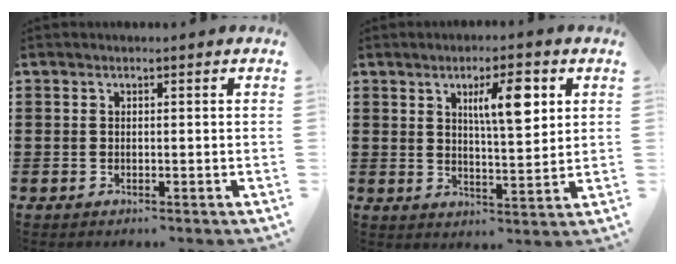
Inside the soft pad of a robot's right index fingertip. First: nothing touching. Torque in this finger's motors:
{"motor_torque": [0.57, 0.27, 0.40, 0.14]}